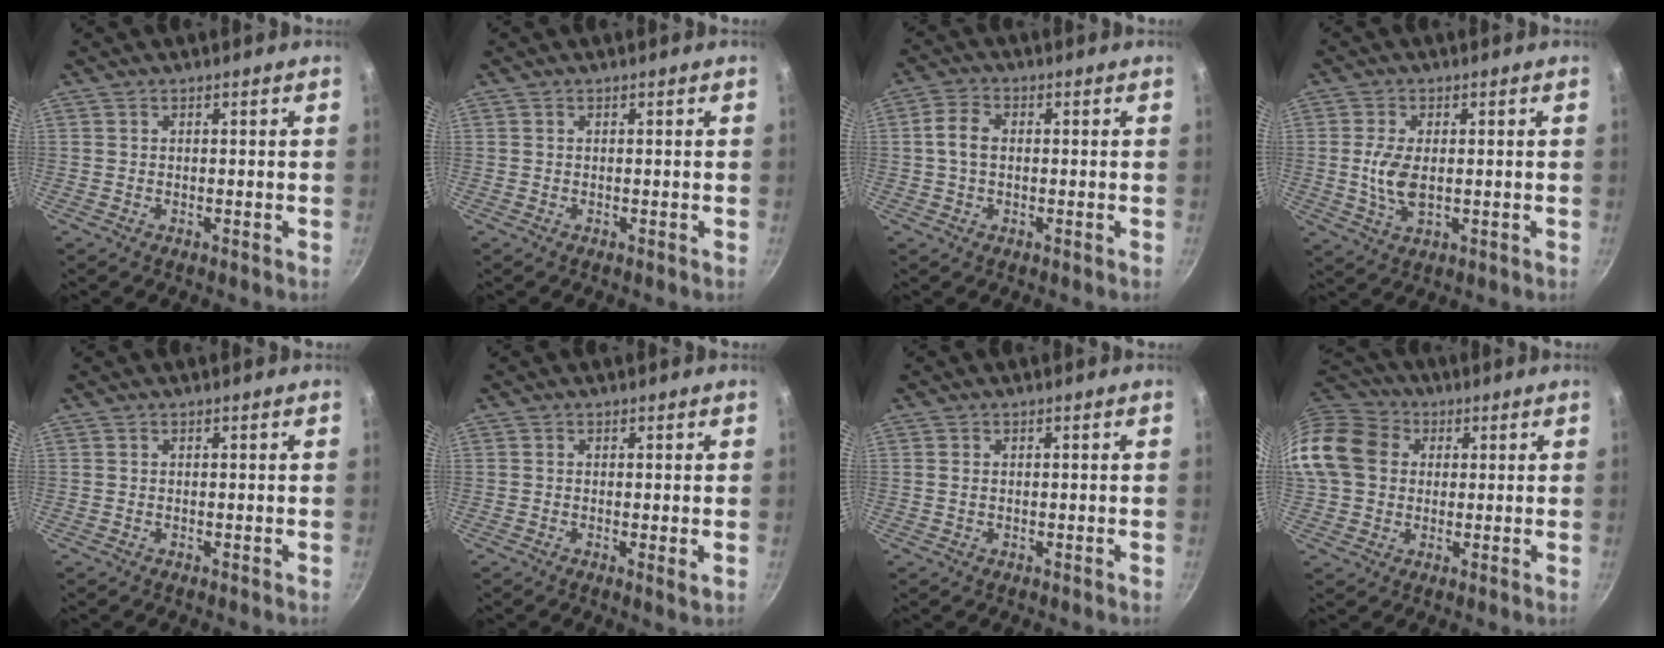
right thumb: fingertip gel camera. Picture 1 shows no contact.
{"total": 0.0}
{"total": 4.5, "force": [0.1, 3.0, 3.4], "torque": [-0.070, 0.011, -0.004]}
{"total": 6.1, "force": [0.0, 3.1, 5.3], "torque": [-0.110, -0.007, 0.001]}
{"total": 0.0}
{"total": 1.3, "force": [0.0, 0.2, 1.3], "torque": [-0.023, -0.009, -0.002]}
{"total": 0.9, "force": [0.1, 0.7, 0.5], "torque": [-0.008, 0.001, 0.001]}
{"total": 14.6, "force": [2.5, 12.1, 7.8], "torque": [-0.129, 0.026, 0.032]}